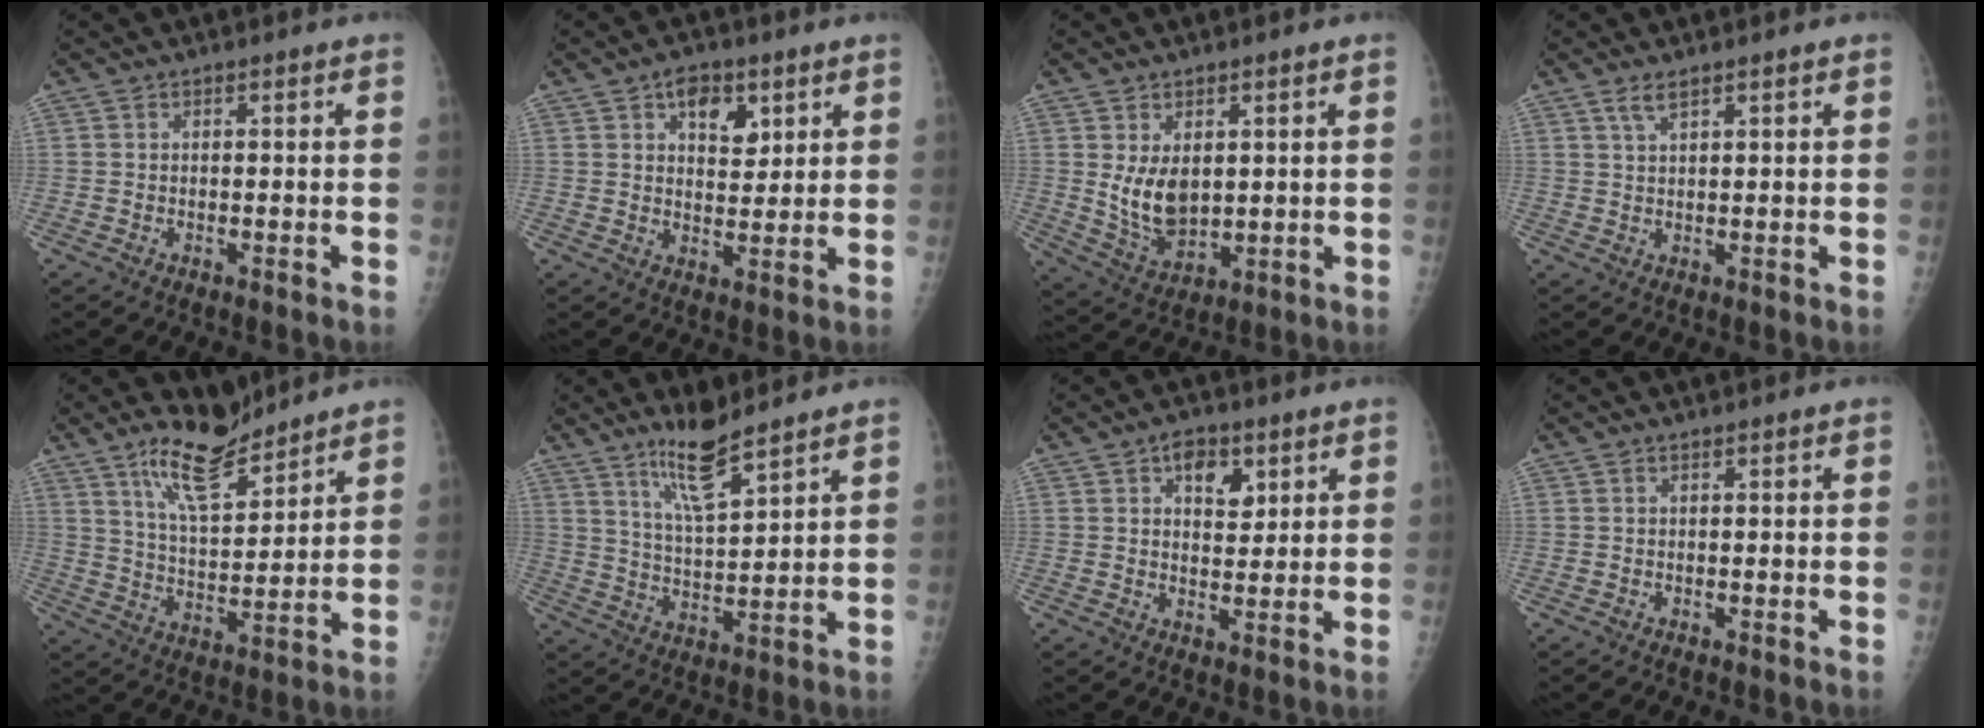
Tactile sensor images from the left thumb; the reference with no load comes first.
{"total": 6.8, "force": [3.3, 4.2, 4.3], "torque": [-0.035, -0.016, 0.049]}
{"total": 8.1, "force": [1.5, 5.2, 6.0], "torque": [-0.089, -0.022, 0.046]}
{"total": 2.2, "force": [1.5, 0.5, 1.5], "torque": [-0.033, -0.002, 0.034]}
{"total": 10.8, "force": [8.7, 3.2, 5.6], "torque": [-0.086, -0.064, 0.166]}
{"total": 9.0, "force": [6.9, 1.4, 5.7], "torque": [-0.101, -0.055, 0.136]}
{"total": 6.1, "force": [2.8, 3.8, 3.8], "torque": [-0.028, -0.013, 0.040]}
{"total": 0.0}